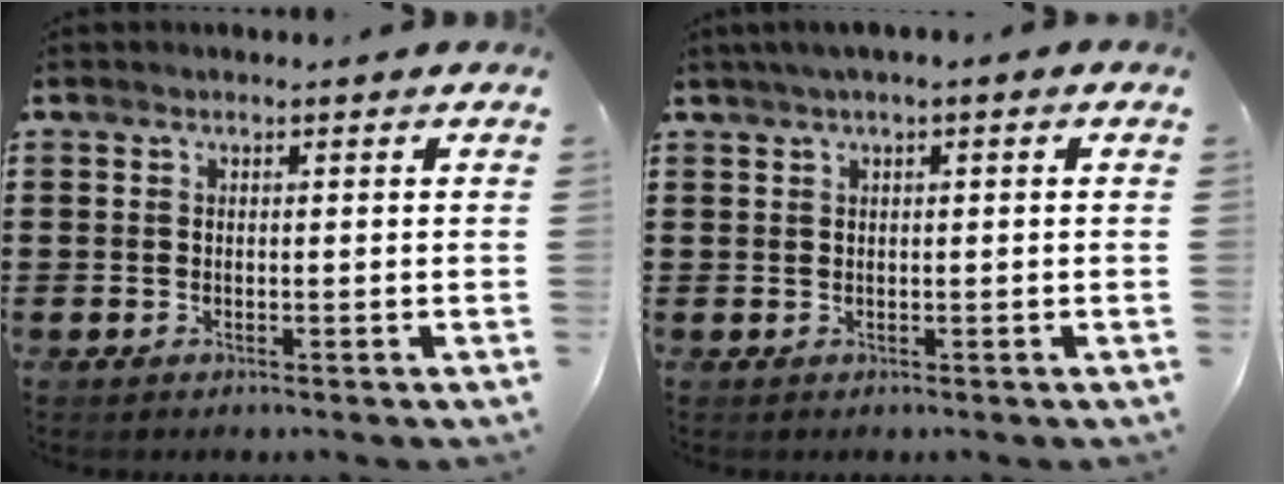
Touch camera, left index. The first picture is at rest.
{"total": 1.3, "force": [0.1, 0.1, 1.3], "torque": [-0.022, -0.002, 0.001]}